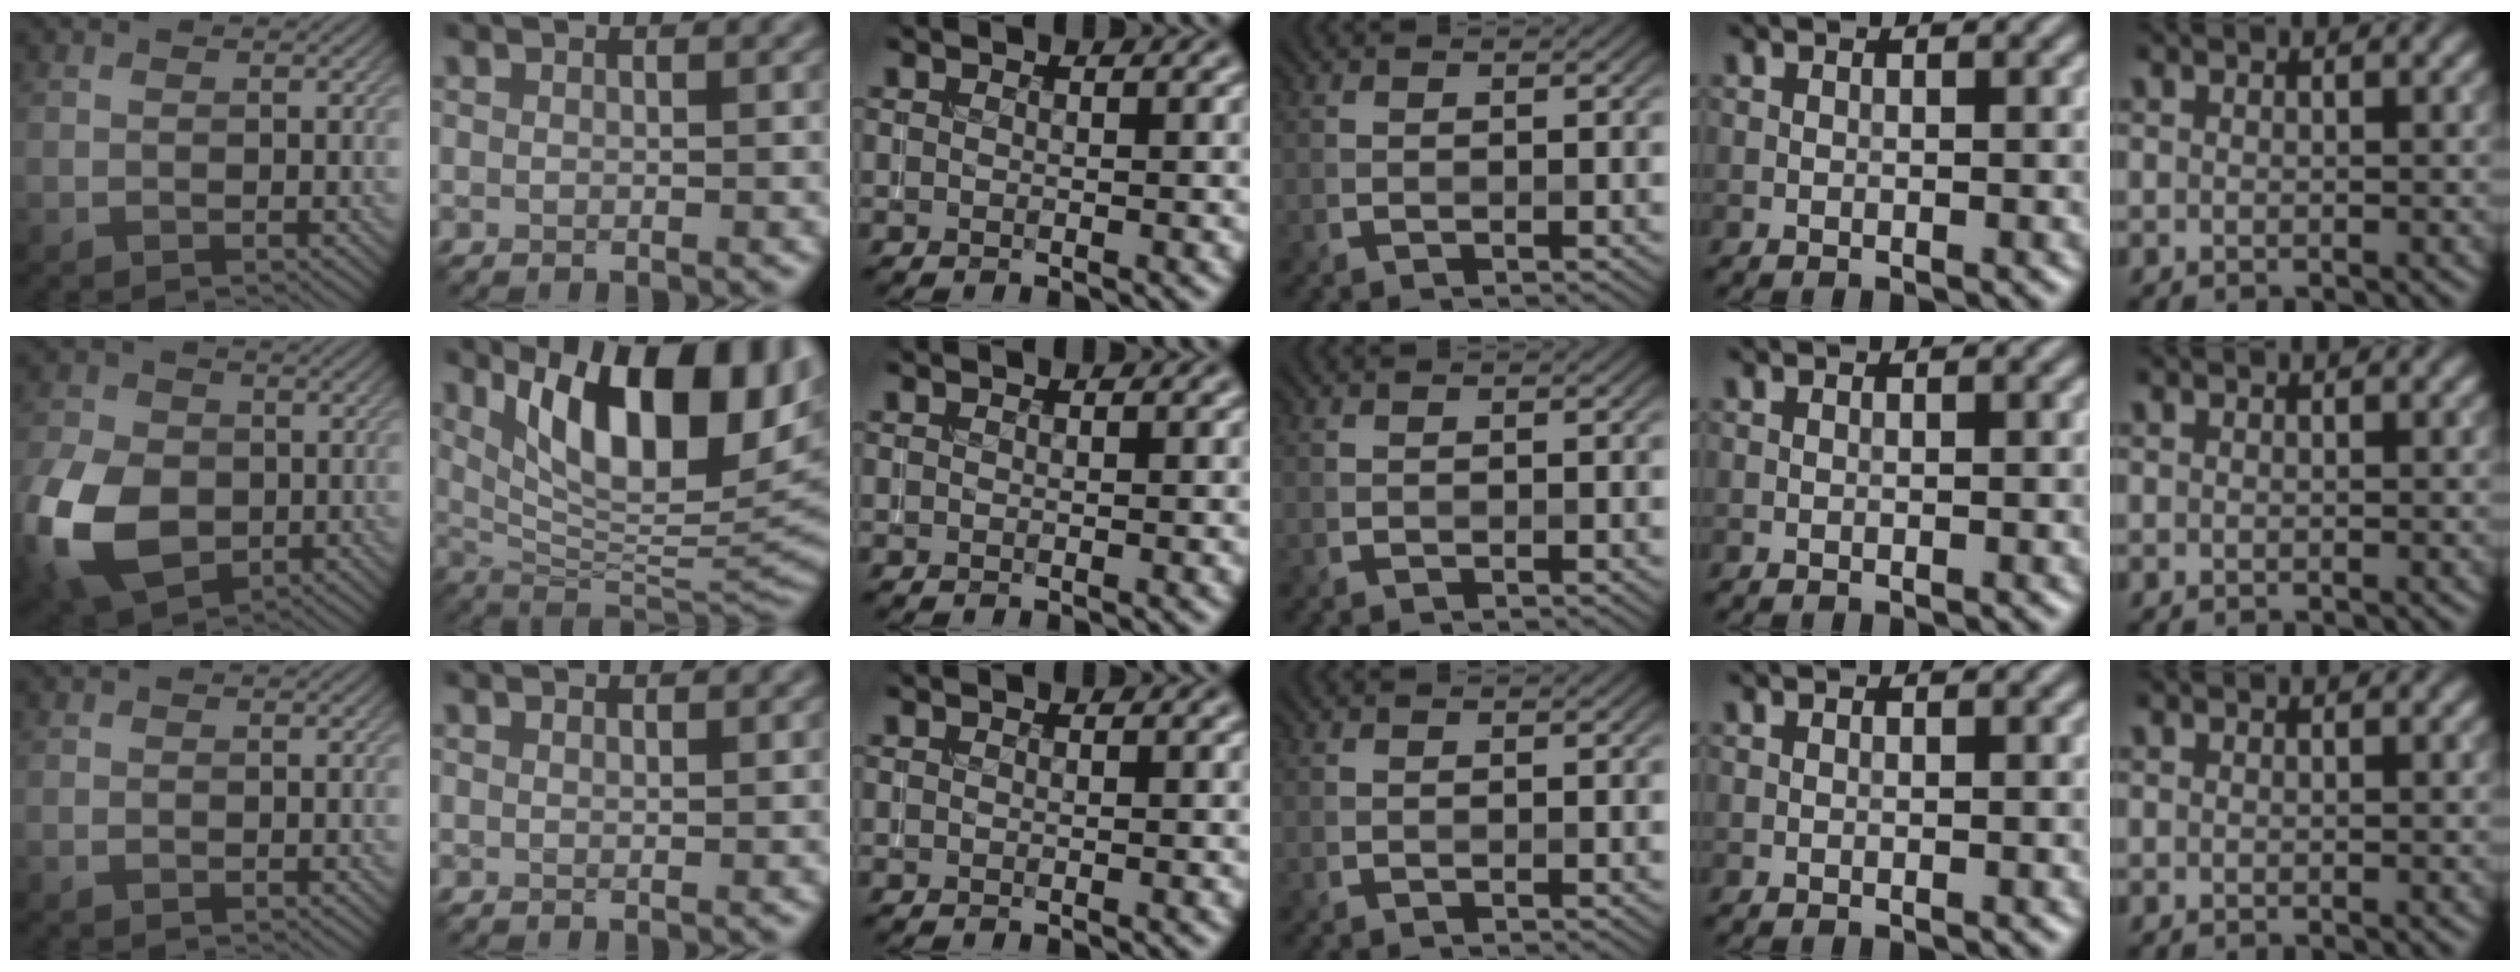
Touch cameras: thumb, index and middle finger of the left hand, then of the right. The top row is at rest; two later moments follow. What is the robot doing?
{"motion": "insert", "object": "coin"}